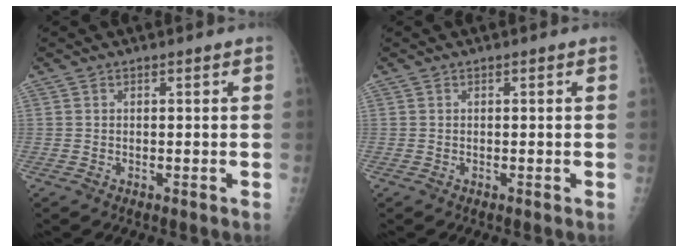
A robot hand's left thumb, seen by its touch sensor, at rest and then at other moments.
{"total": 0.0}